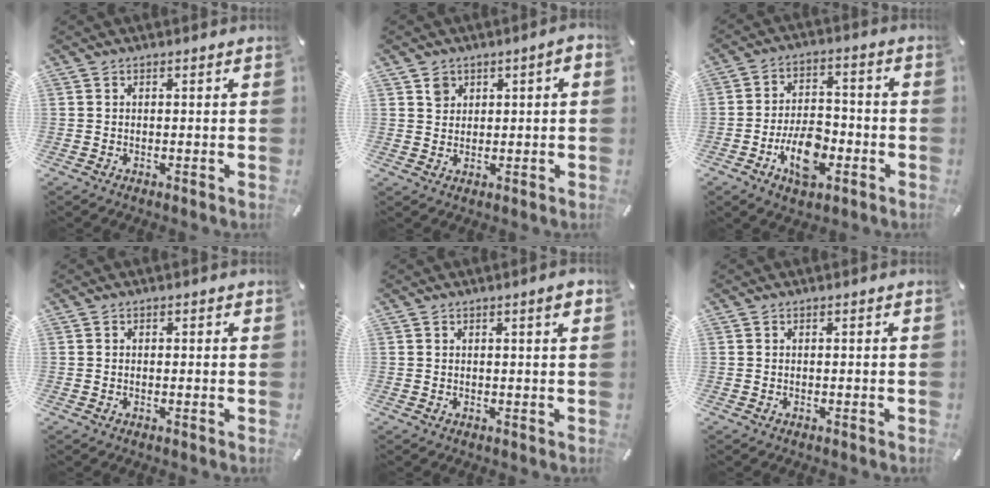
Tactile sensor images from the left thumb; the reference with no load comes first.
{"total": 3.0, "force": [1.2, 2.6, 1.0], "torque": [-0.009, 0.000, 0.016]}
{"total": 11.3, "force": [-4.9, 6.5, 7.8], "torque": [-0.141, 0.019, -0.085]}
{"total": 0.5, "force": [0.0, 0.5, 0.3], "torque": [-0.005, 0.003, -0.002]}
{"total": 2.6, "force": [1.1, 0.5, 2.3], "torque": [-0.040, 0.002, 0.015]}
{"total": 0.0}